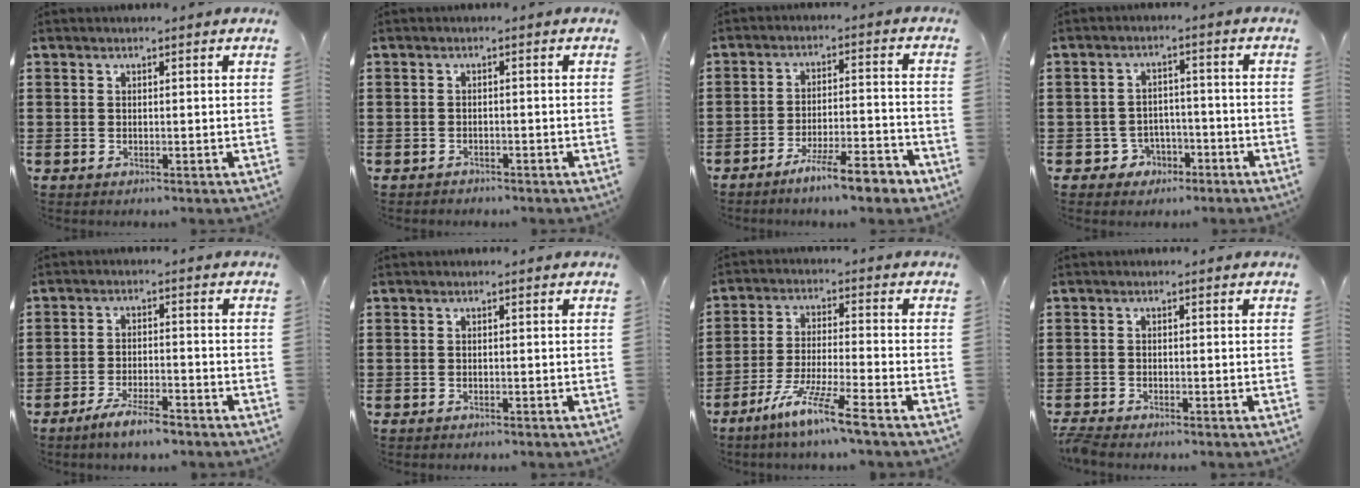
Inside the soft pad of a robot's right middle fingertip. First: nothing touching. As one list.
[{"total": 1.1, "force": [-1.0, 0.3, -0.1], "torque": [-0.001, 0.001, -0.023]}, {"total": 7.8, "force": [-6.3, 0.6, 4.4], "torque": [-0.072, 0.000, -0.115]}, {"total": 3.4, "force": [-2.6, 2.2, 0.6], "torque": [-0.021, 0.006, -0.054]}, {"total": 4.5, "force": [-3.7, 0.4, 2.6], "torque": [-0.056, -0.004, -0.071]}, {"total": 0.5, "force": [-0.5, 0.1, 0.0], "torque": [-0.002, -0.001, -0.011]}, {"total": 8.4, "force": [-6.6, -0.6, 5.1], "torque": [-0.108, -0.018, -0.128]}, {"total": 1.5, "force": [-1.5, 0.1, 0.3], "torque": [-0.015, -0.004, -0.032]}]